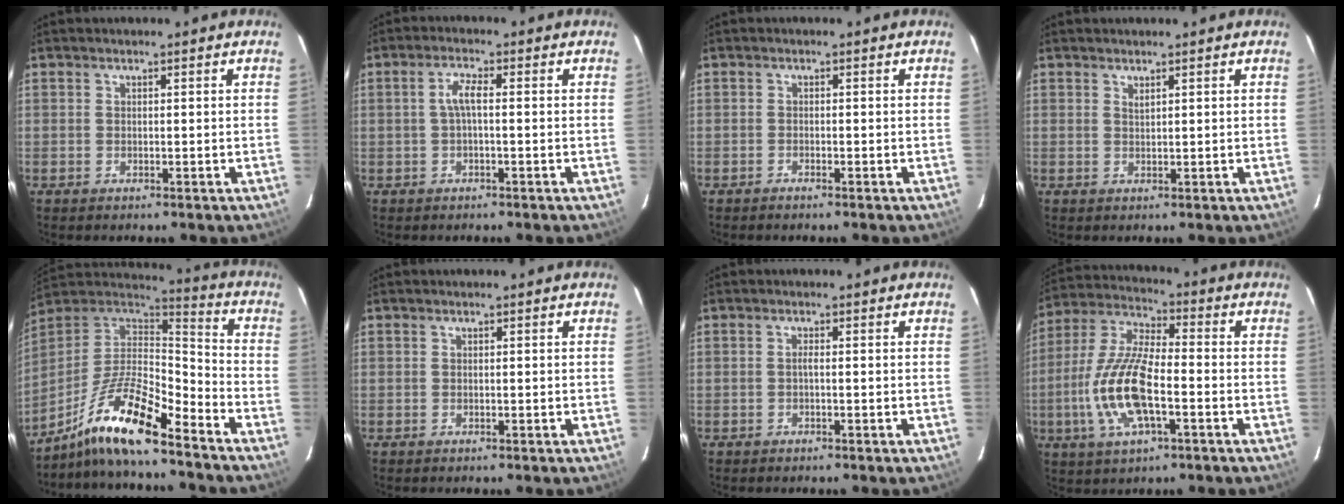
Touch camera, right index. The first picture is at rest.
{"total": 2.7, "force": [-0.3, 0.4, 2.6], "torque": [-0.055, 0.007, -0.004]}
{"total": 0.8, "force": [-0.8, 0.1, 0.2], "torque": [-0.007, 0.000, -0.016]}
{"total": 0.9, "force": [0.7, 0.1, 0.5], "torque": [-0.008, 0.000, 0.013]}
{"total": 15.4, "force": [-11.2, 2.6, 10.3], "torque": [-0.207, -0.004, -0.217]}
{"total": 0.0}
{"total": 0.7, "force": [-0.2, -0.1, 0.7], "torque": [-0.011, 0.004, -0.006]}
{"total": 15.0, "force": [-4.1, 5.3, 13.5], "torque": [-0.285, -0.004, -0.084]}